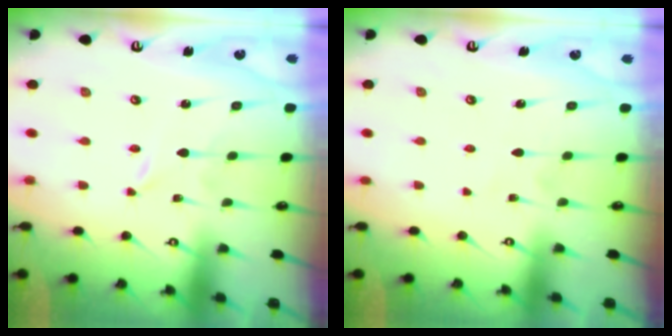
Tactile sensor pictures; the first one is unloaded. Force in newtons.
{"total": 2.9, "press": 2.9, "slide": 0.3}